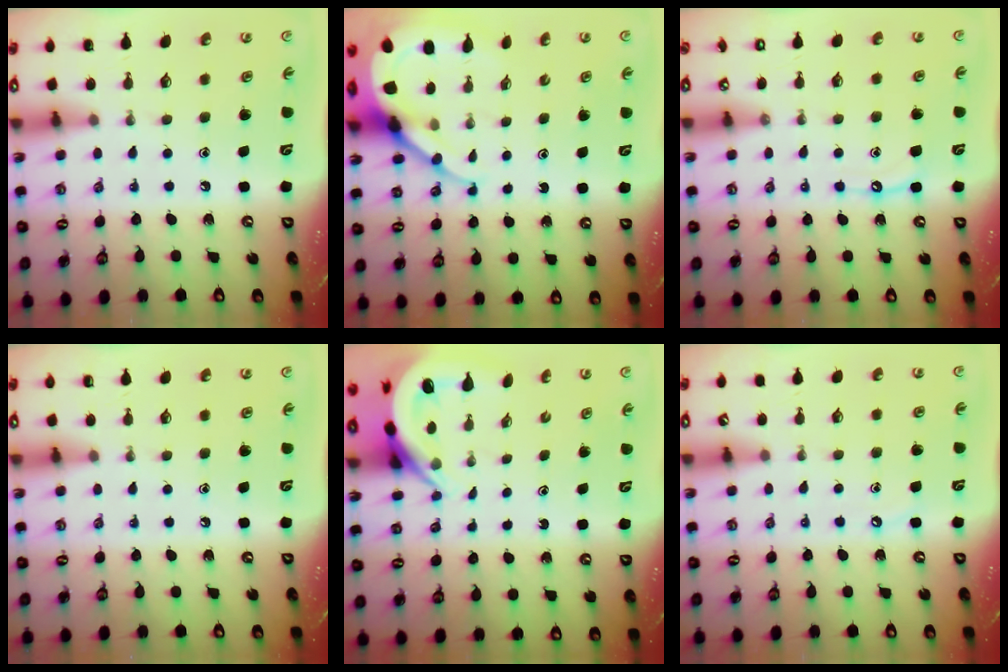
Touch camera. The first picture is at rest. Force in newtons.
{"total": 9.4, "press": 9.3, "slide": 0.9}
{"total": 5.1, "press": 5.1, "slide": 0.6}
{"total": 0.0}
{"total": 4.9, "press": 4.8, "slide": 0.8}
{"total": 2.9, "press": 2.8, "slide": 0.5}